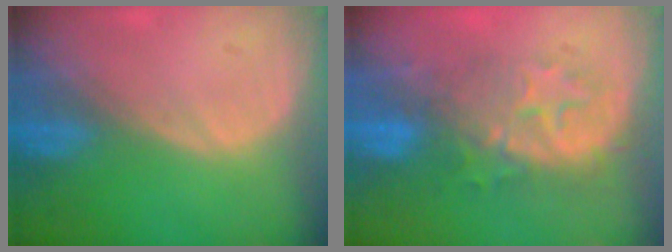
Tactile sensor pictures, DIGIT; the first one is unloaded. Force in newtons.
{"total": 7.9, "press": 7.8, "slide": 1.3}